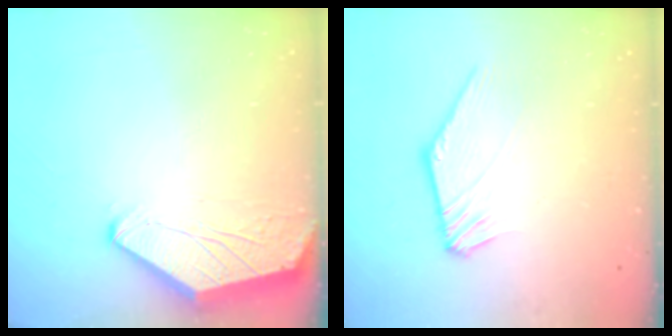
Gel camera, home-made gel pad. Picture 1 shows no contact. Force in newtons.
{"total": 3.6, "press": 3.6, "slide": 0.2}